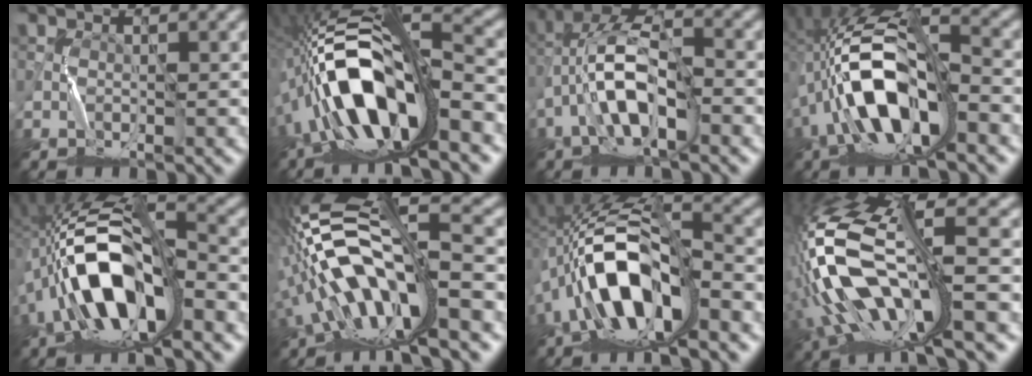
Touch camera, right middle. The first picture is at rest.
{"total": 15.1, "force": [-4.5, 5.2, 13.4], "torque": [-0.252, 0.017, -0.078]}
{"total": 8.4, "force": [-1.9, 3.8, 7.2], "torque": [-0.148, 0.017, -0.038]}
{"total": 10.9, "force": [-3.3, 4.0, 9.6], "torque": [-0.185, 0.015, -0.061]}
{"total": 12.2, "force": [-3.8, 4.7, 10.6], "torque": [-0.199, 0.018, -0.073]}
{"total": 14.2, "force": [-3.3, 4.5, 13.0], "torque": [-0.250, 0.019, -0.050]}
{"total": 11.0, "force": [-4.4, 4.1, 9.2], "torque": [-0.170, 0.014, -0.083]}
{"total": 14.9, "force": [-2.3, 5.7, 13.6], "torque": [-0.303, -0.007, -0.025]}